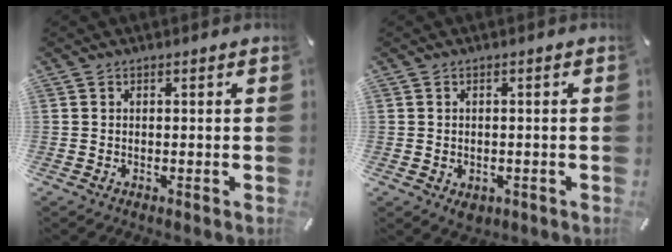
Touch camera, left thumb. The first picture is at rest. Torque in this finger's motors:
{"motor_torque": [0.01, 0.02, 0.12, -0.12, 0.03]}